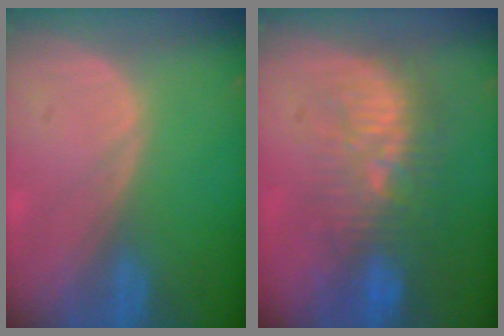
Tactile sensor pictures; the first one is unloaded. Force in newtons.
{"total": 9.5, "press": 9.1, "slide": 2.8}